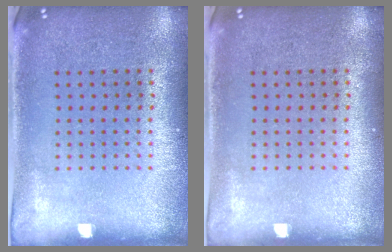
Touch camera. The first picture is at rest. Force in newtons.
{"total": 0.0}